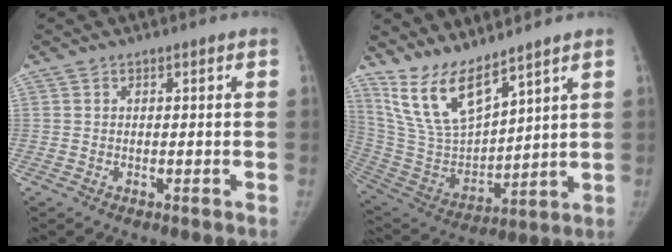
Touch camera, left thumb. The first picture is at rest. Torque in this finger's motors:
{"motor_torque": [1.06, 0.92, 0.96, -1.81, 0.07]}